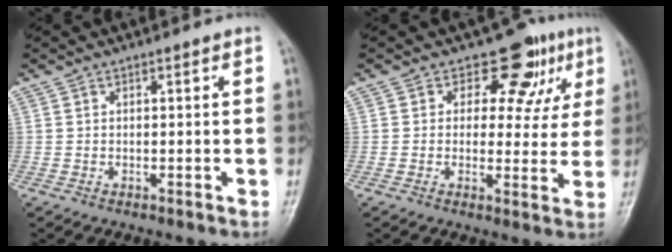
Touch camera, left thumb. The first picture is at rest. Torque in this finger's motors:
{"motor_torque": [0.12, 0.21, 0.12, -0.02, -0.02]}